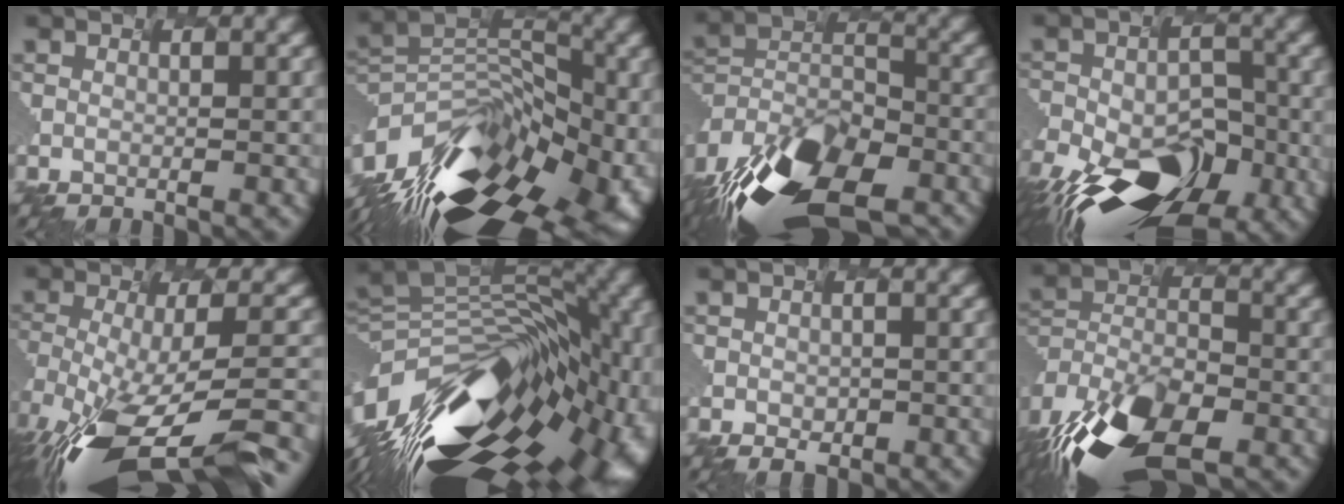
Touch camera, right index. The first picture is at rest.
{"total": 16.9, "force": [-10.4, 9.0, 9.9], "torque": [-0.213, 0.003, -0.153]}
{"total": 16.8, "force": [-12.7, 8.1, 7.6], "torque": [-0.183, -0.026, -0.174]}
{"total": 14.5, "force": [-9.3, 7.0, 8.7], "torque": [-0.183, -0.042, -0.133]}
{"total": 13.6, "force": [-8.7, 3.7, 9.8], "torque": [-0.230, -0.025, -0.103]}
{"total": 17.5, "force": [-6.6, 9.3, 13.3], "torque": [-0.240, -0.016, -0.084]}
{"total": 1.7, "force": [-1.7, 0.2, 0.3], "torque": [-0.030, -0.014, -0.005]}
{"total": 14.7, "force": [-10.6, 7.1, 7.3], "torque": [-0.181, -0.033, -0.145]}